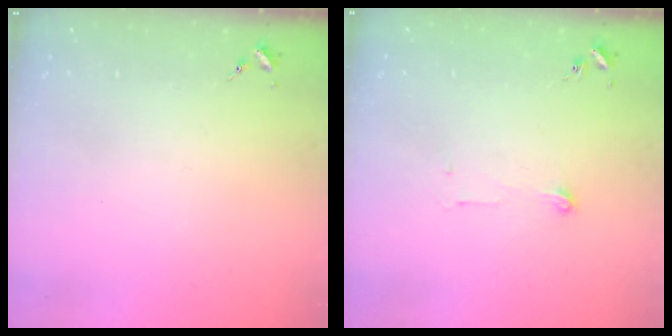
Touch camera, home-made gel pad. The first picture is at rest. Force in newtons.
{"total": 3.9, "press": 3.9, "slide": 0.3}